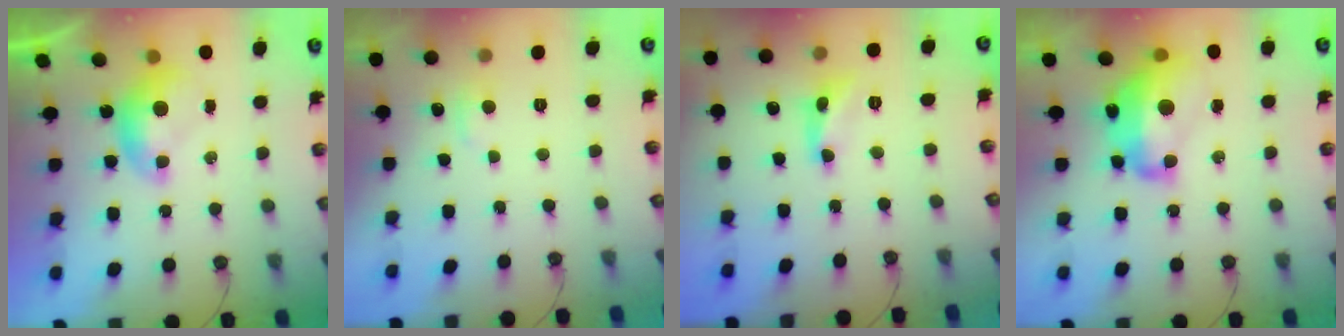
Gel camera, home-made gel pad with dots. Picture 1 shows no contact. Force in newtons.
{"total": 1.0, "press": 0.5, "slide": 0.8}
{"total": 2.5, "press": 2.5, "slide": 0.2}
{"total": 11.2, "press": 11.1, "slide": 1.5}